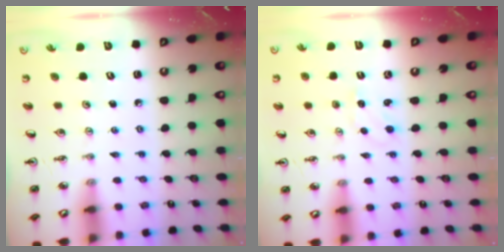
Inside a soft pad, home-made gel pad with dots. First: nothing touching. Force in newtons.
{"total": 1.5, "press": 1.4, "slide": 0.3}